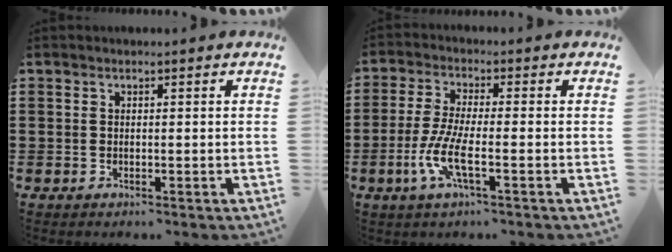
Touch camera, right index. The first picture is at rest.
{"total": 6.6, "force": [-2.4, 1.2, 6.0], "torque": [-0.143, -0.018, -0.053]}